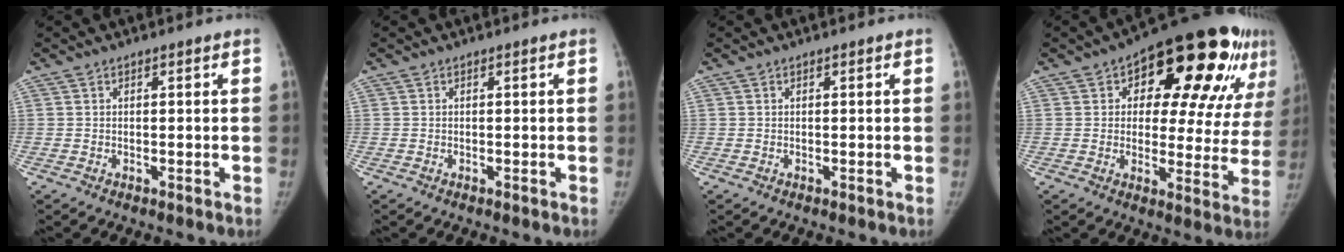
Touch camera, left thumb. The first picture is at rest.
{"total": 0.0}
{"total": 0.0}
{"total": 26.2, "force": [11.3, 12.1, 20.3], "torque": [-0.225, 0.008, 0.154]}